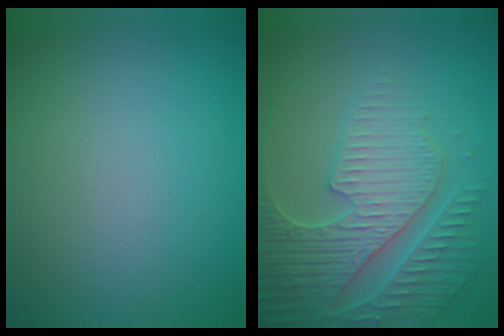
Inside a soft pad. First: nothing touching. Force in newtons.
{"total": 6.0, "press": 5.1, "slide": 3.1}